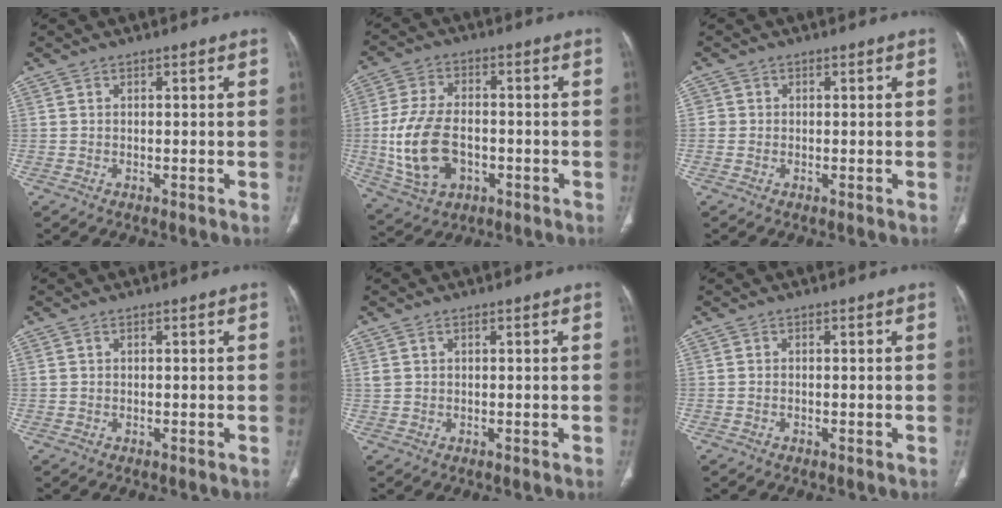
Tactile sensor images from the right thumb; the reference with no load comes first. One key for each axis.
{"total": 13.8, "fx": -2.3, "fy": 8.8, "fz": 10.4, "tx": -0.206, "ty": 0.011, "tz": -0.031}
{"total": 1.2, "fx": -0.1, "fy": 1.2, "fz": 0.1, "tx": 0.006, "ty": 0.004, "tz": -0.002}
{"total": 0.6, "fx": 0.3, "fy": 0.3, "fz": 0.3, "tx": -0.006, "ty": 0.004, "tz": 0.007}
{"total": 1.5, "fx": 0.8, "fy": 0.9, "fz": 0.9, "tx": -0.022, "ty": 0.007, "tz": 0.022}
{"total": 0.0}